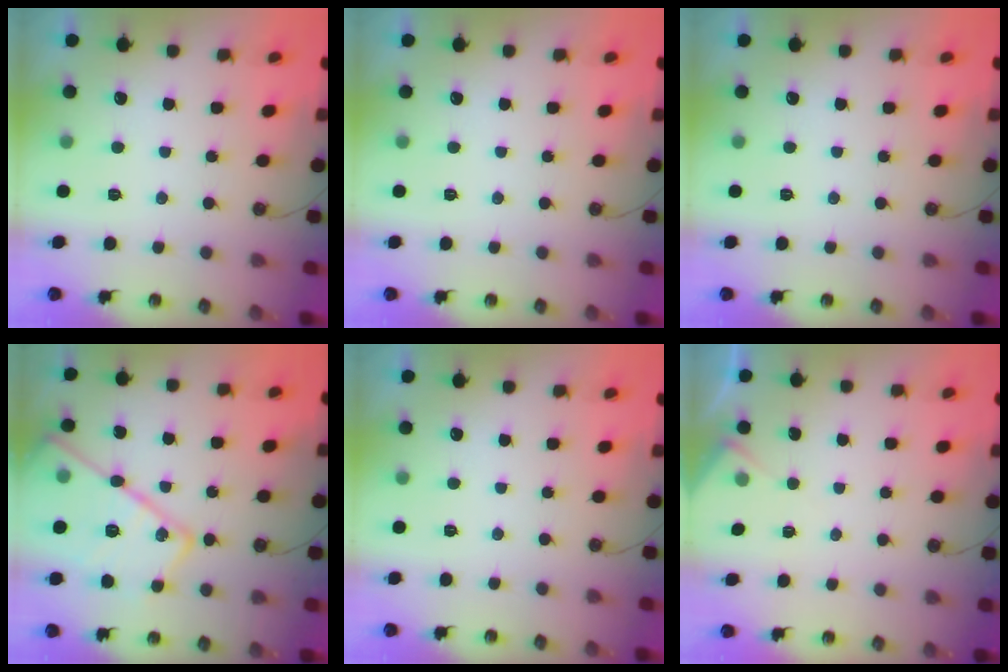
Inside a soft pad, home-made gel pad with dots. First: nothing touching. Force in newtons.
{"total": 0.0}
{"total": 0.0}
{"total": 24.7, "press": 24.5, "slide": 2.7}
{"total": 0.0}
{"total": 4.0, "press": 4.0, "slide": 0.4}